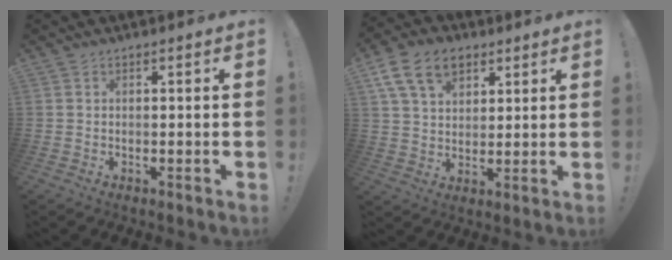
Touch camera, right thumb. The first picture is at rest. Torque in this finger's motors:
{"motor_torque": [1.55, 1.59, 0.38, -0.08, 0.14]}